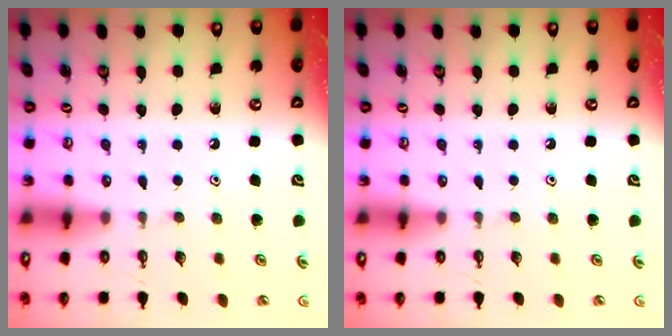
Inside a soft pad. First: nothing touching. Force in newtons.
{"total": 0.0}